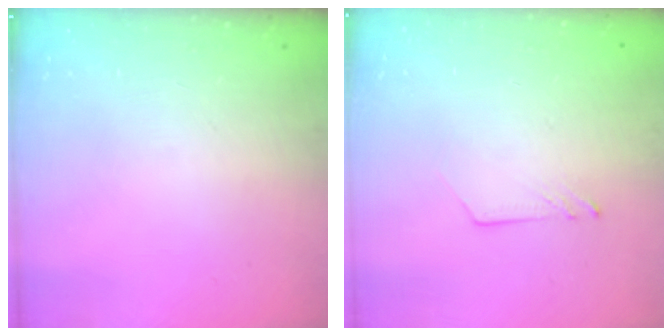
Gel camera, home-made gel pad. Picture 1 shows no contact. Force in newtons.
{"total": 1.2, "press": 1.2, "slide": 0.1}